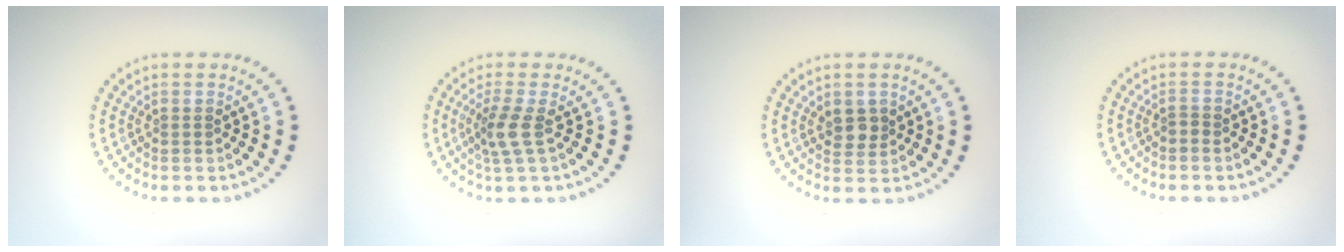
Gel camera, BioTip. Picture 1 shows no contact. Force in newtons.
{"total": 2.4, "press": 1.9, "slide": 1.5}
{"total": 1.9, "press": 1.7, "slide": 0.7}
{"total": 0.6, "press": 0.3, "slide": 0.5}